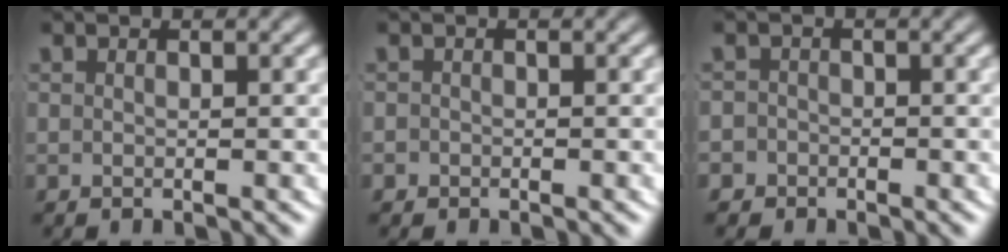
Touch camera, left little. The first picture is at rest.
{"total": 0.9, "force": [-0.5, 0.7, -0.1], "torque": [0.002, -0.006, -0.007]}
{"total": 3.0, "force": [-1.6, 2.5, -0.2], "torque": [-0.003, -0.010, -0.031]}